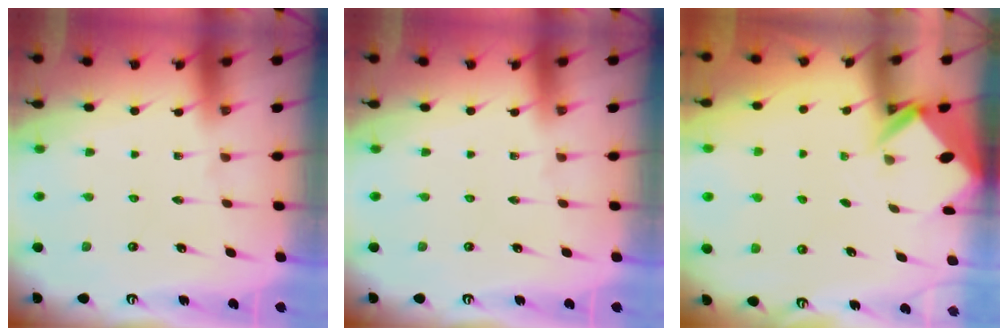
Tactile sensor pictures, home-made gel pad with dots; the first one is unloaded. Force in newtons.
{"total": 0.0}
{"total": 2.6, "press": 2.6, "slide": 0.2}